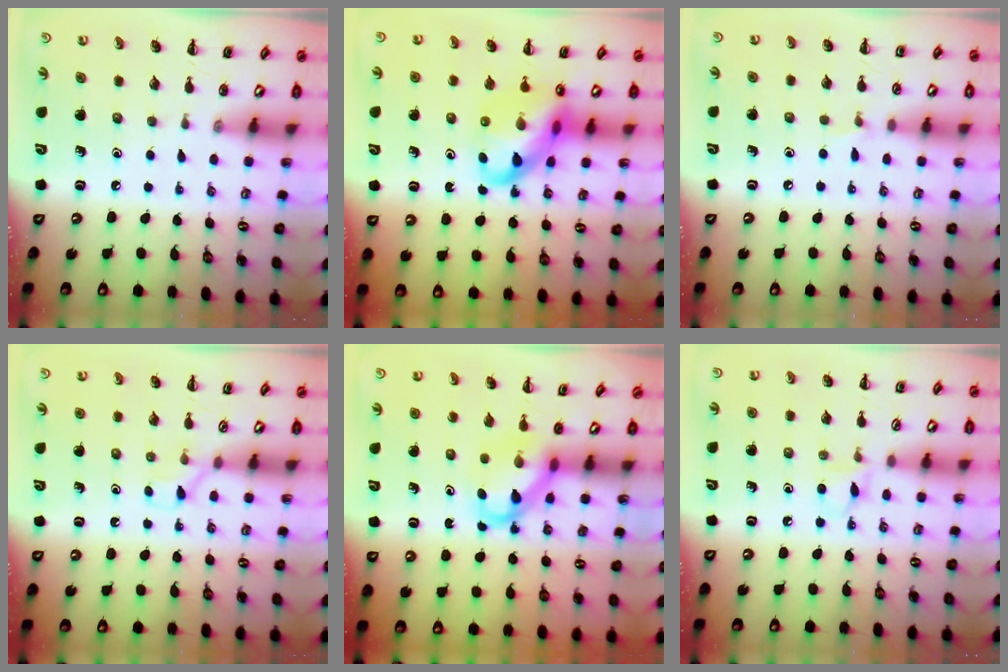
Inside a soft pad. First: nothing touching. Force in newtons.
{"total": 14.6, "press": 14.2, "slide": 3.6}
{"total": 3.7, "press": 3.6, "slide": 1.1}
{"total": 3.4, "press": 3.1, "slide": 1.3}
{"total": 5.2, "press": 5.1, "slide": 1.0}
{"total": 4.4, "press": 4.0, "slide": 1.7}